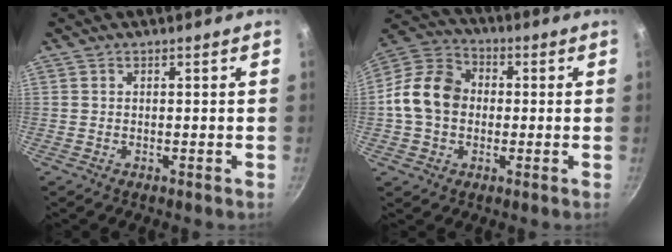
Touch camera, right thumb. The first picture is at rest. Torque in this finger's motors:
{"motor_torque": [-0.49, 0.63, 0.09, -0.12, 0.10]}